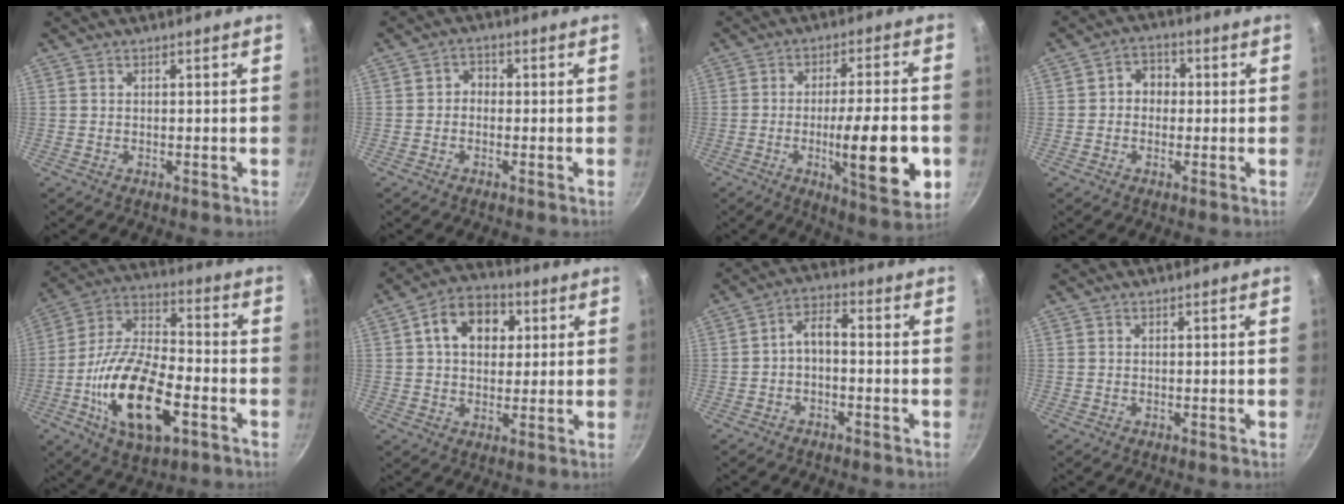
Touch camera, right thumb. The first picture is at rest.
{"total": 2.5, "force": [-0.5, 2.1, 1.2], "torque": [-0.007, 0.011, -0.015]}
{"total": 17.2, "force": [-4.3, 3.9, 16.2], "torque": [-0.228, 0.005, -0.062]}
{"total": 4.9, "force": [0.0, 4.2, 2.6], "torque": [-0.009, 0.012, -0.011]}
{"total": 21.0, "force": [-6.8, 9.8, 17.2], "torque": [-0.314, 0.029, -0.131]}
{"total": 11.5, "force": [3.1, 8.2, 7.3], "torque": [-0.086, 0.011, 0.036]}
{"total": 4.7, "force": [-1.4, 2.5, 3.6], "torque": [-0.063, 0.034, -0.028]}
{"total": 0.0}